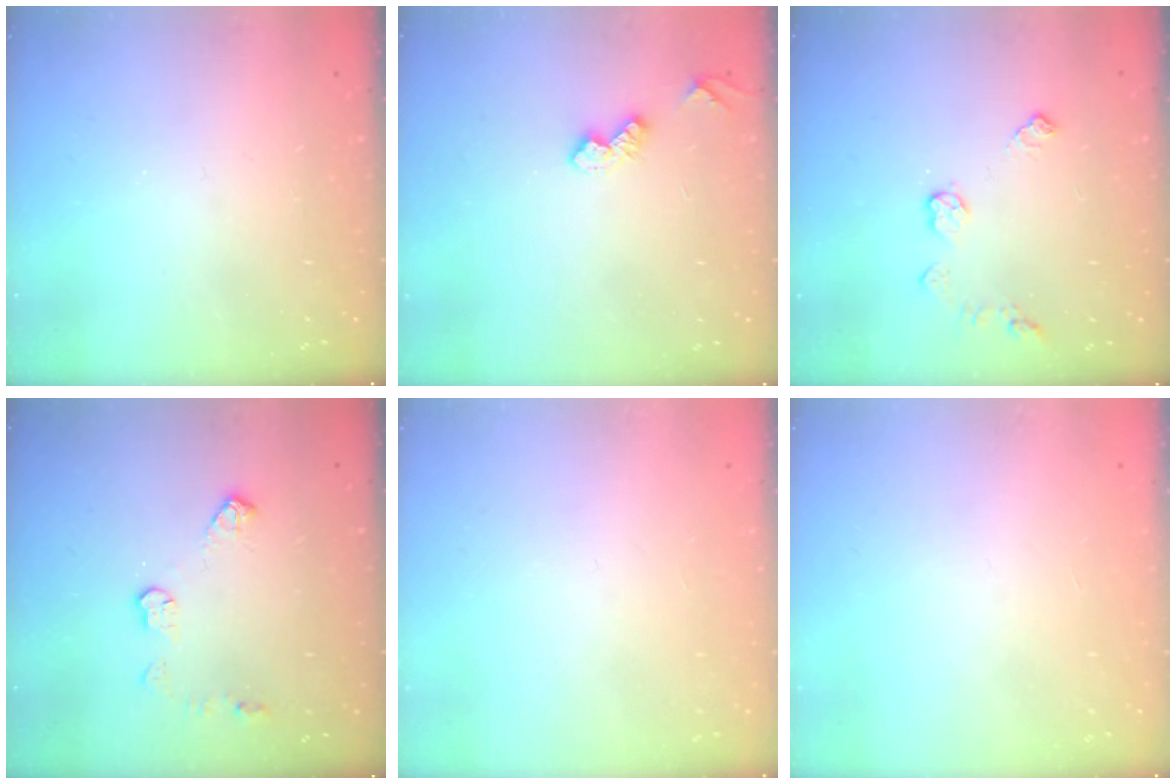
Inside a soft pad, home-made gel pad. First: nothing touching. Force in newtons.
{"total": 4.9, "press": 4.9, "slide": 0.8}
{"total": 6.6, "press": 6.6, "slide": 0.6}
{"total": 7.4, "press": 7.4, "slide": 0.3}
{"total": 0.0}
{"total": 0.0}